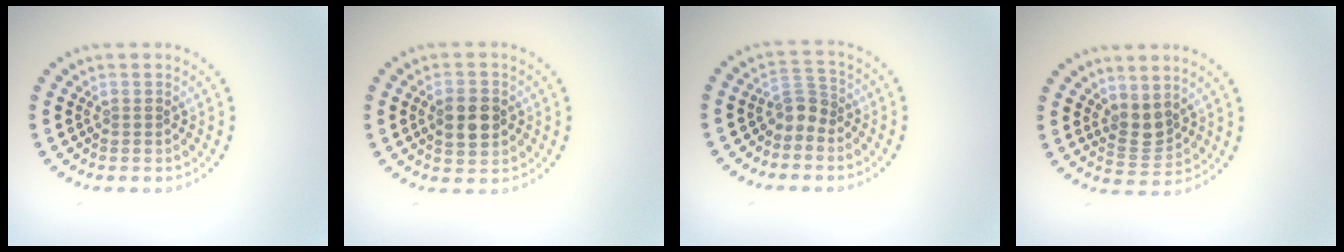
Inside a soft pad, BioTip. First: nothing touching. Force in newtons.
{"total": 3.6, "press": 3.6, "slide": 0.1}
{"total": 2.1, "press": 1.6, "slide": 1.3}
{"total": 2.3, "press": 1.9, "slide": 1.3}